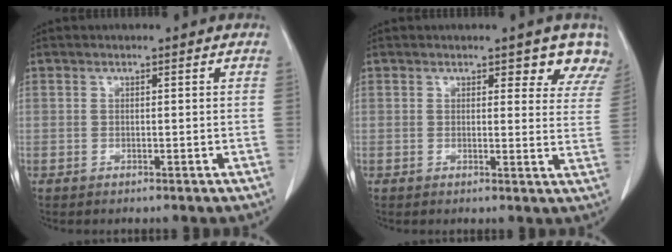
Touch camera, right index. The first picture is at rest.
{"total": 5.2, "force": [4.5, 2.1, 1.7], "torque": [0.005, -0.016, 0.031]}